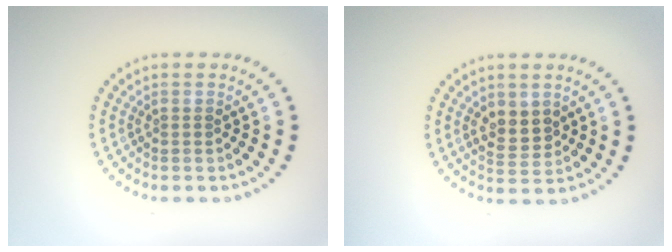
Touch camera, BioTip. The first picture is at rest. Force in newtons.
{"total": 2.5, "press": 2.4, "slide": 0.7}